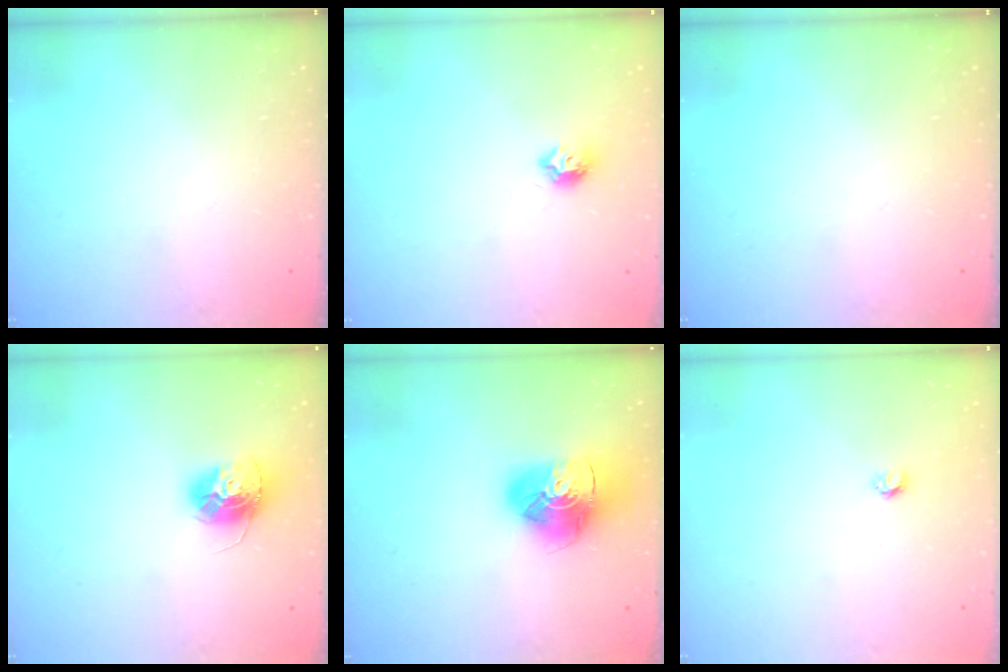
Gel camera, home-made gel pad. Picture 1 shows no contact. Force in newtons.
{"total": 7.1, "press": 7.1, "slide": 0.8}
{"total": 0.0}
{"total": 13.4, "press": 13.4, "slide": 1.2}
{"total": 15.7, "press": 15.6, "slide": 1.9}
{"total": 3.2, "press": 3.2, "slide": 0.3}